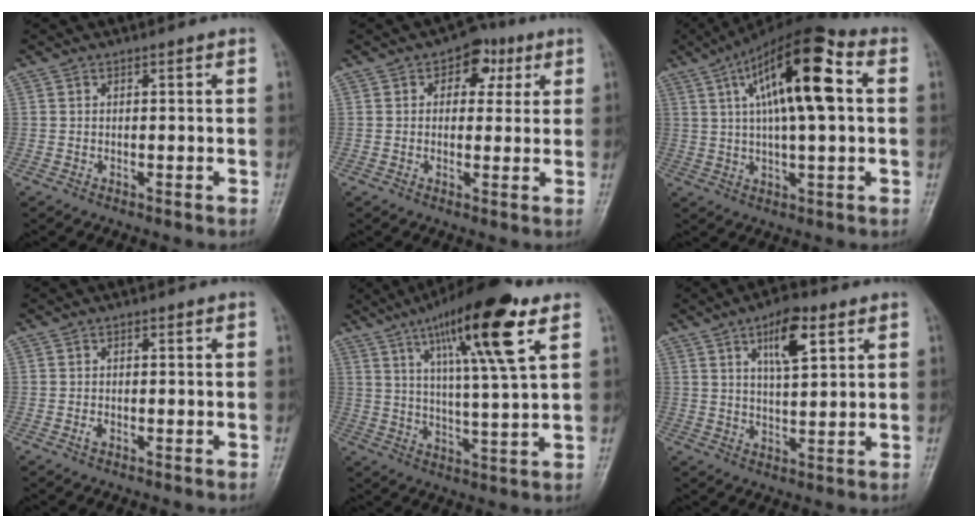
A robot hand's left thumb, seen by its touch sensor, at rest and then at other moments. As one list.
[{"total": 6.1, "force": [2.4, 4.4, 3.6], "torque": [-0.007, 0.000, 0.023]}, {"total": 17.7, "force": [4.3, 5.5, 16.3], "torque": [-0.269, 0.024, 0.060]}, {"total": 1.1, "force": [-0.4, 0.7, 0.8], "torque": [-0.013, -0.001, -0.007]}, {"total": 17.2, "force": [8.4, 2.6, 14.7], "torque": [-0.239, -0.025, 0.137]}, {"total": 9.0, "force": [4.3, 3.4, 7.2], "torque": [-0.103, -0.019, 0.069]}]